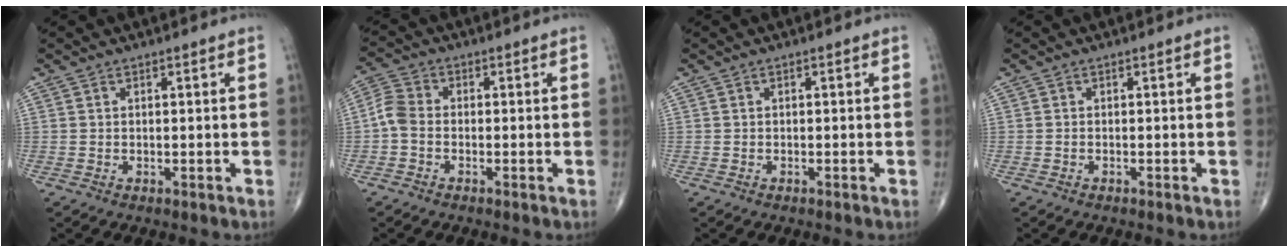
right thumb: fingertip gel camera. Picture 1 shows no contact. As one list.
[{"total": 4.1, "force": [-1.0, 2.9, 2.8], "torque": [-0.061, 0.011, -0.033]}, {"total": 0.0}, {"total": 0.0}]